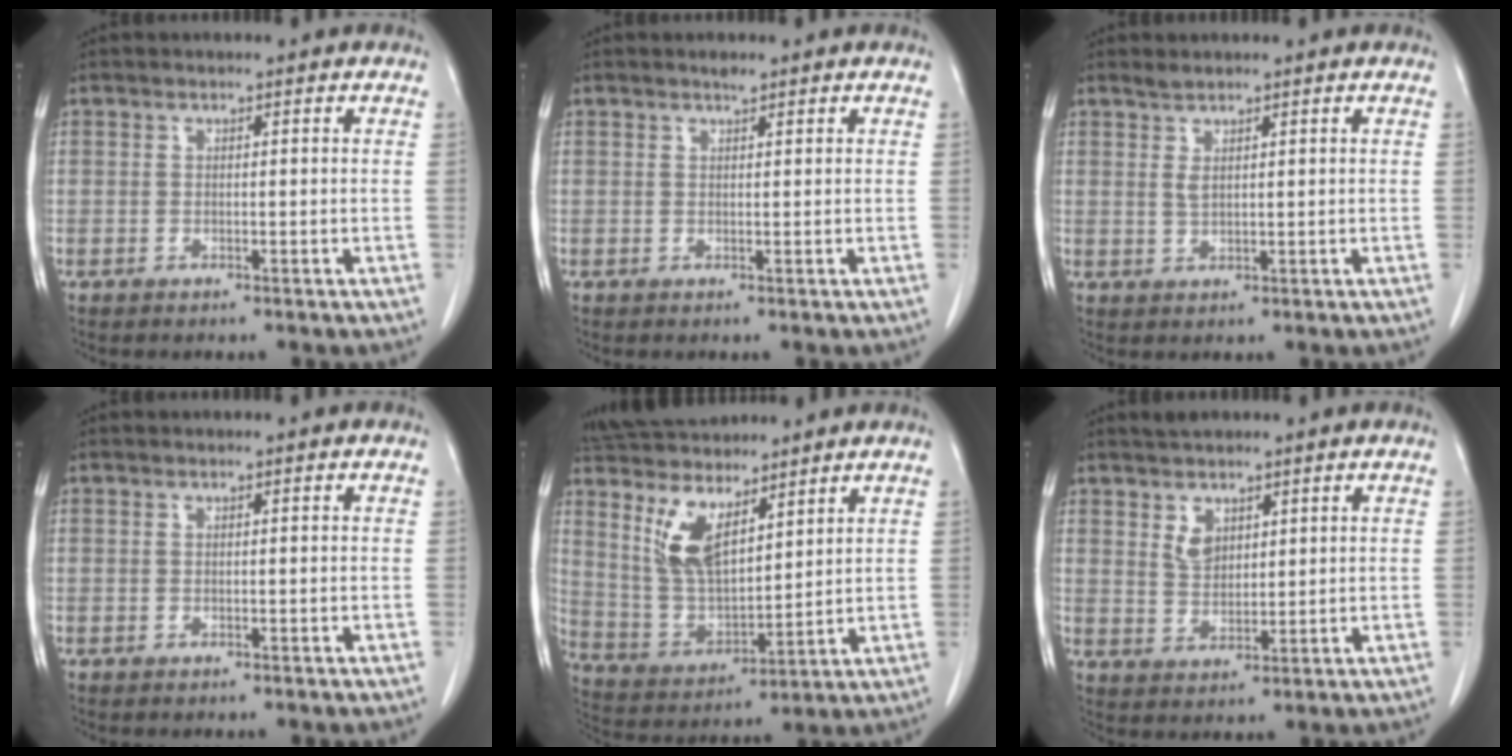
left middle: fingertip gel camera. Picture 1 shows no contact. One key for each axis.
{"total": 0.9, "fx": 0.7, "fy": 0.2, "fz": 0.4, "tx": -0.014, "ty": 0.002, "tz": 0.015}
{"total": 1.8, "fx": 1.4, "fy": 0.4, "fz": 1.1, "tx": -0.027, "ty": 0.000, "tz": 0.033}
{"total": 0.0}
{"total": 13.9, "fx": 8.9, "fy": 5.5, "fz": 9.2, "tx": -0.193, "ty": 0.016, "tz": 0.176}
{"total": 4.9, "fx": 3.1, "fy": 2.6, "fz": 2.7, "tx": -0.060, "ty": 0.002, "tz": 0.064}